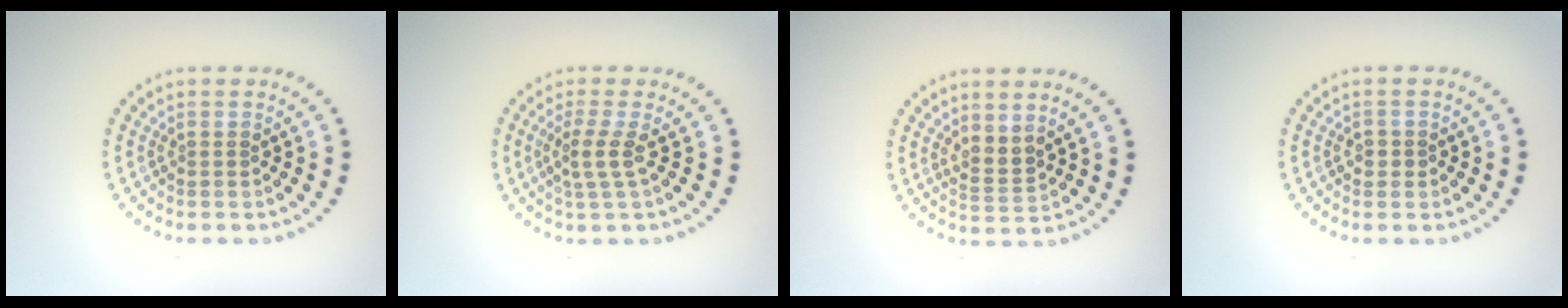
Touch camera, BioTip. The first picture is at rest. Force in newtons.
{"total": 2.1, "press": 1.5, "slide": 1.5}
{"total": 2.0, "press": 1.5, "slide": 1.3}
{"total": 1.1, "press": 1.0, "slide": 0.5}